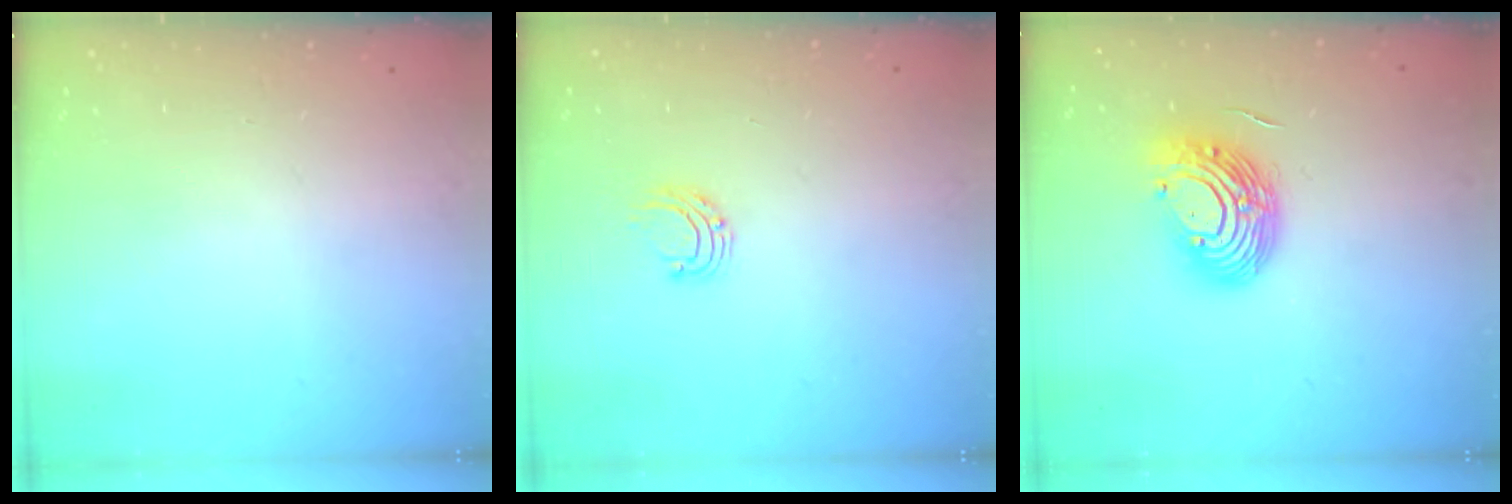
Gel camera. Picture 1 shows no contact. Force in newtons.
{"total": 5.1, "press": 5.1, "slide": 0.4}
{"total": 12.8, "press": 12.6, "slide": 2.2}